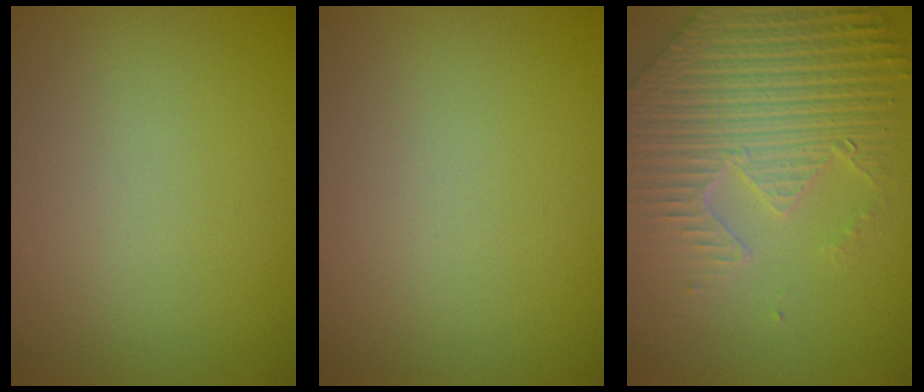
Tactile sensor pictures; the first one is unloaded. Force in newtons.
{"total": 0.0}
{"total": 8.1, "press": 6.0, "slide": 5.5}